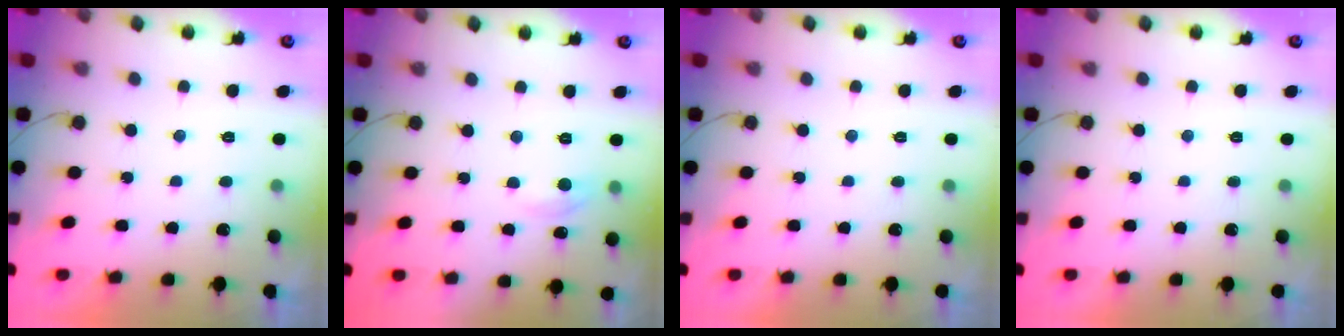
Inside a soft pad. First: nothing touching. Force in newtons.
{"total": 5.8, "press": 5.8, "slide": 0.8}
{"total": 0.0}
{"total": 0.0}